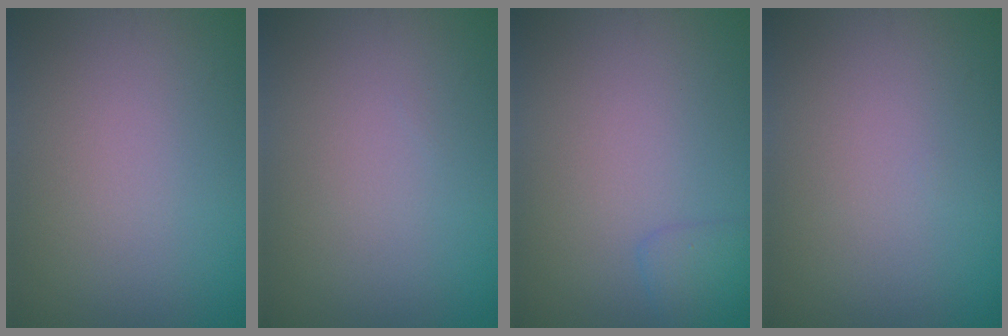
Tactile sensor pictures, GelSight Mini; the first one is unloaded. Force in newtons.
{"total": 0.0}
{"total": 1.3, "press": 1.3, "slide": 0.1}
{"total": 0.0}